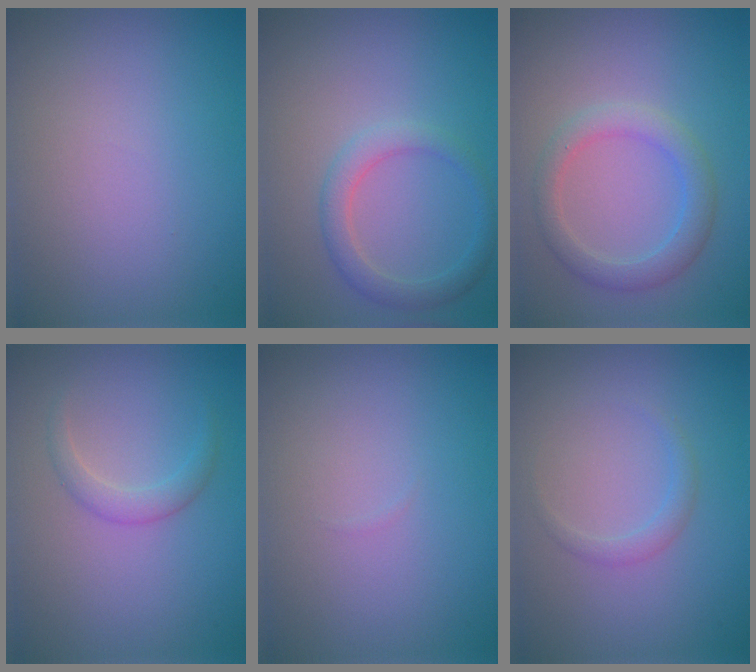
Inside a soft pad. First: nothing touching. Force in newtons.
{"total": 2.6, "press": 2.6, "slide": 0.2}
{"total": 3.1, "press": 3.0, "slide": 0.4}
{"total": 1.7, "press": 1.7, "slide": 0.1}
{"total": 0.0}
{"total": 1.2, "press": 1.1, "slide": 0.2}